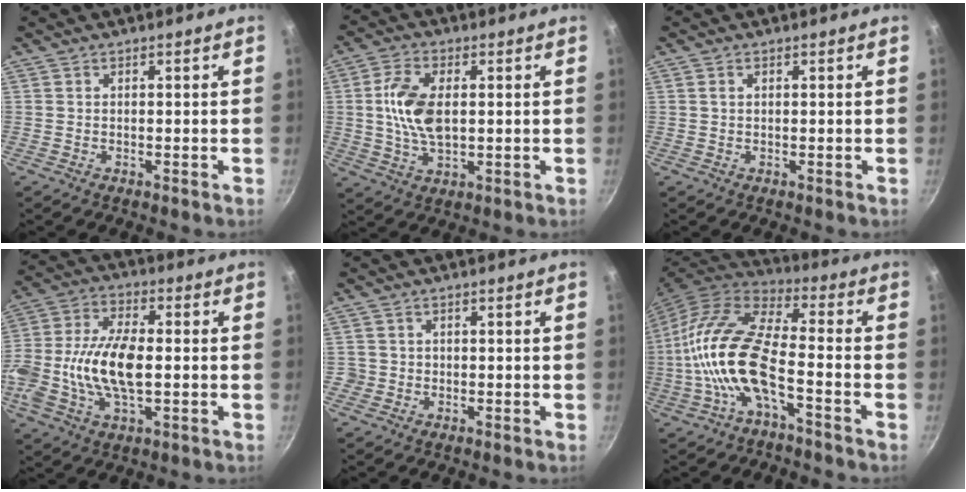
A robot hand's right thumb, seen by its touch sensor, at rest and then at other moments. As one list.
[{"total": 10.4, "force": [0.9, 5.6, 8.8], "torque": [-0.177, 0.000, 0.022]}, {"total": 0.9, "force": [0.3, 0.5, 0.6], "torque": [-0.015, 0.003, 0.007]}, {"total": 17.5, "force": [-1.7, 8.8, 15.0], "torque": [-0.333, 0.015, -0.031]}, {"total": 1.8, "force": [-0.3, 1.8, -0.2], "torque": [0.017, 0.008, -0.007]}, {"total": 16.1, "force": [-4.5, 5.9, 14.3], "torque": [-0.306, 0.046, -0.090]}]